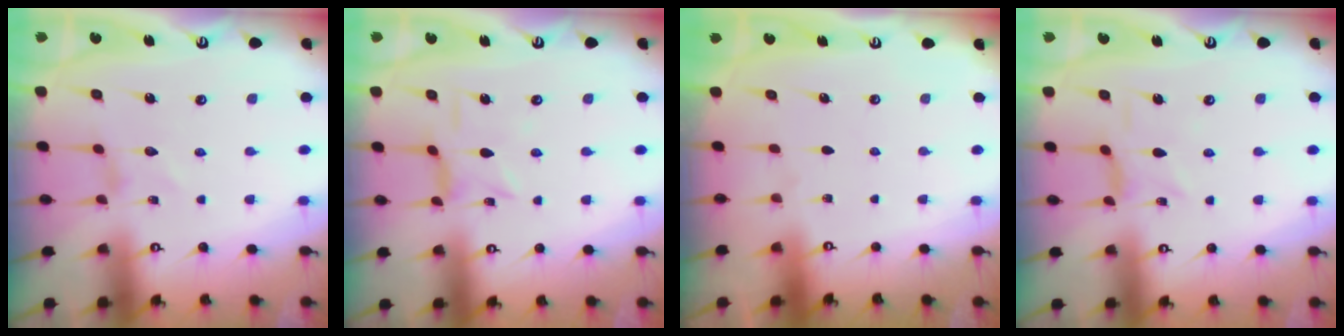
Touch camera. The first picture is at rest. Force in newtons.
{"total": 1.0, "press": 0.9, "slide": 0.4}
{"total": 0.0}
{"total": 0.8, "press": 0.7, "slide": 0.4}